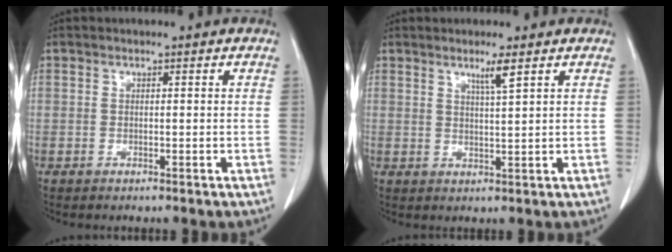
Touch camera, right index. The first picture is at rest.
{"total": 2.9, "force": [1.8, -0.5, 2.2], "torque": [-0.042, -0.007, 0.033]}